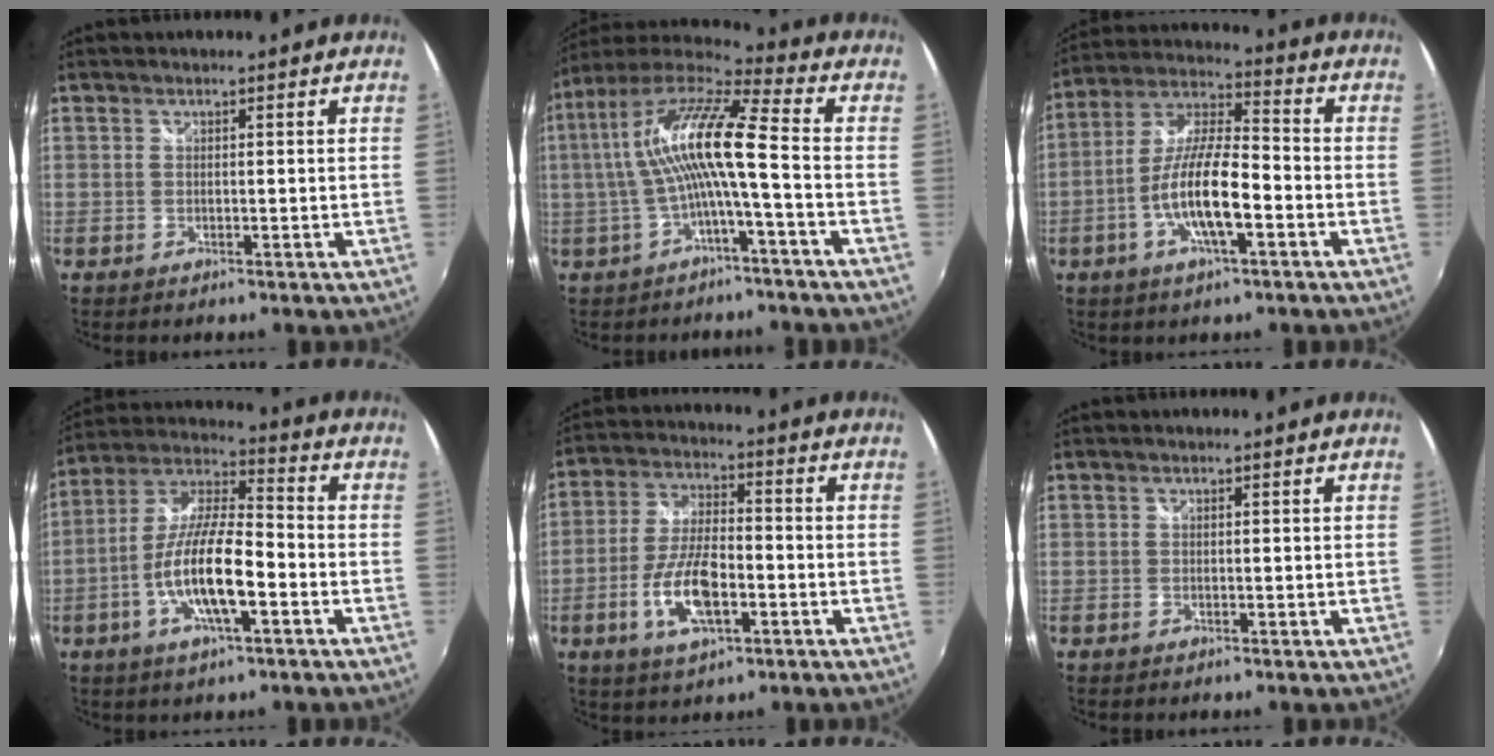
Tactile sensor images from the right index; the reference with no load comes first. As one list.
[{"total": 13.5, "force": [-1.3, 1.0, 13.4], "torque": [-0.256, 0.014, -0.023]}, {"total": 12.7, "force": [-4.4, 3.1, 11.5], "torque": [-0.234, 0.003, -0.084]}, {"total": 13.8, "force": [-4.8, 3.4, 12.5], "torque": [-0.251, 0.000, -0.091]}, {"total": 11.3, "force": [-4.0, 4.4, 9.6], "torque": [-0.198, 0.000, -0.071]}, {"total": 0.0}]